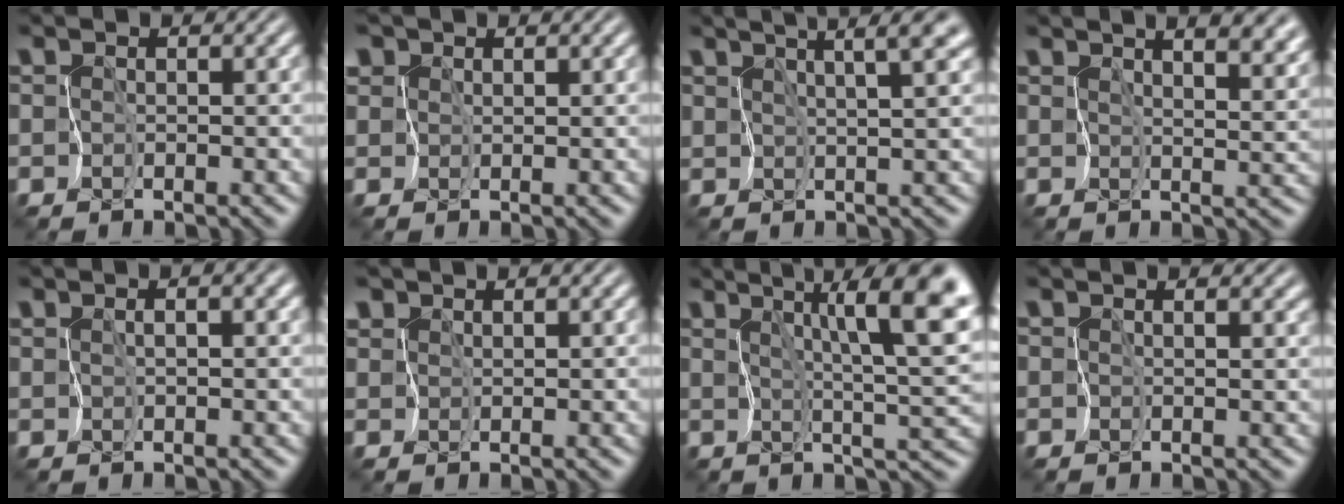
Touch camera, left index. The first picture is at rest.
{"total": 2.9, "force": [1.7, 2.1, 1.1], "torque": [-0.026, 0.014, 0.021]}
{"total": 10.7, "force": [6.1, 3.9, 7.9], "torque": [-0.093, 0.046, 0.071]}
{"total": 11.4, "force": [7.0, 4.8, 7.5], "torque": [-0.093, 0.035, 0.082]}
{"total": 1.7, "force": [0.5, 0.8, 1.4], "torque": [-0.019, 0.007, 0.014]}
{"total": 1.9, "force": [1.4, 1.1, 0.4], "torque": [-0.016, 0.007, 0.025]}
{"total": 10.2, "force": [4.5, 1.7, 9.0], "torque": [-0.133, 0.013, 0.071]}
{"total": 1.9, "force": [1.3, 0.8, 1.1], "torque": [-0.012, 0.007, 0.012]}